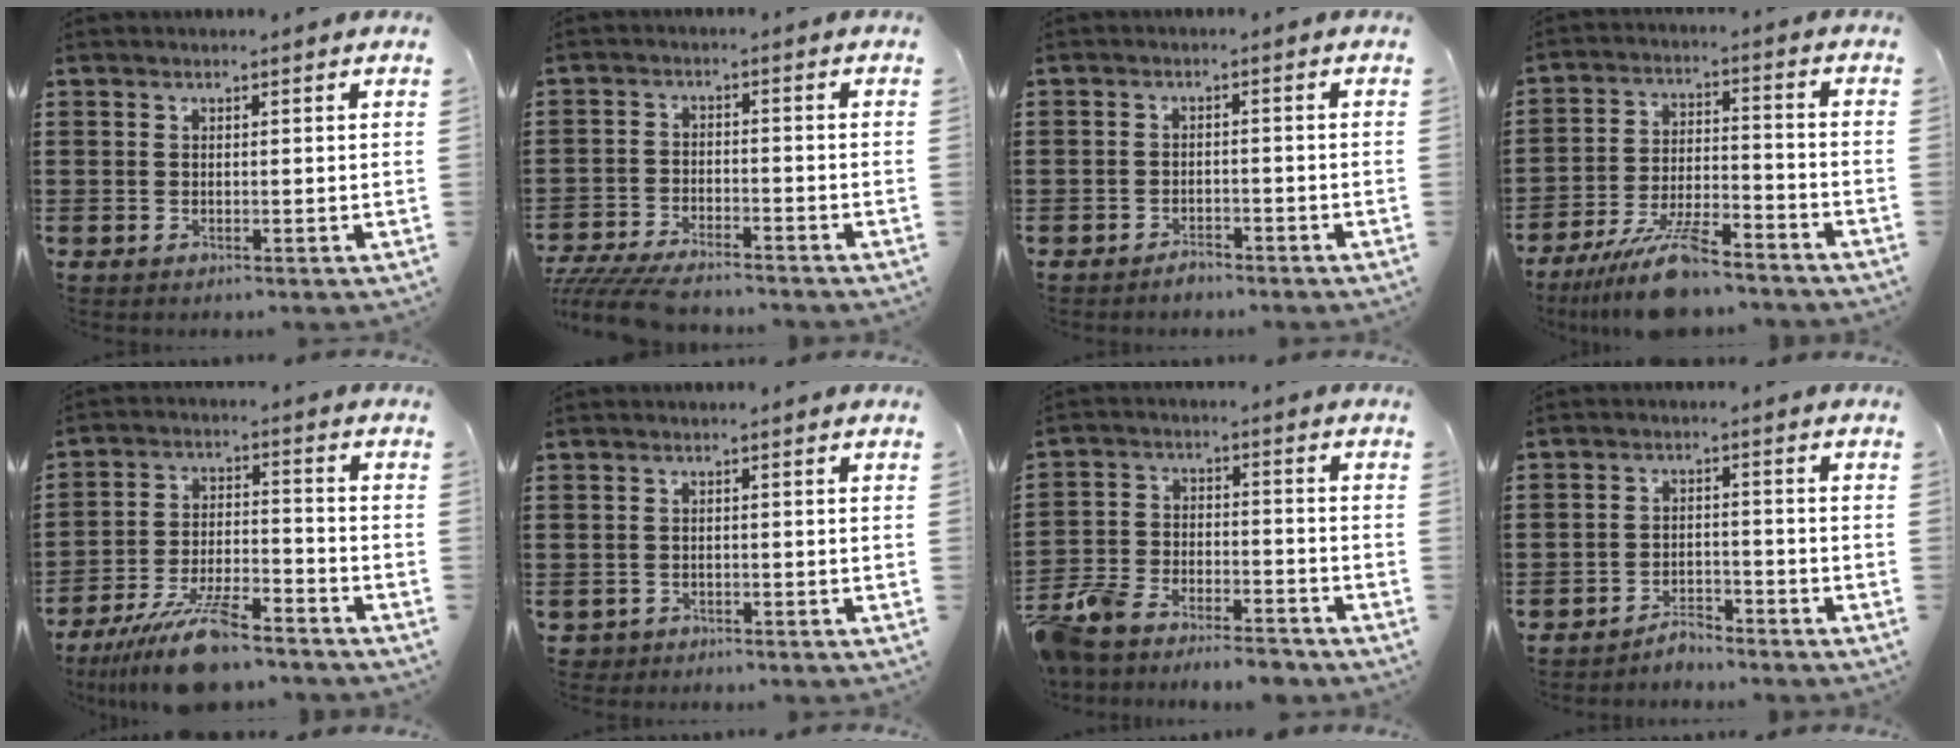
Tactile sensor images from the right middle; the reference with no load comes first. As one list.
[{"total": 5.2, "force": [-4.9, 0.8, 1.6], "torque": [-0.045, -0.006, -0.100]}, {"total": 1.9, "force": [-1.8, 0.6, 0.2], "torque": [-0.009, 0.003, -0.039]}, {"total": 10.5, "force": [-8.5, 2.5, 5.7], "torque": [-0.115, 0.015, -0.163]}, {"total": 11.8, "force": [-9.3, 2.9, 6.7], "torque": [-0.126, 0.023, -0.175]}, {"total": 1.3, "force": [-1.2, 0.5, -0.1], "torque": [-0.005, 0.000, -0.027]}, {"total": 8.3, "force": [-8.1, 1.4, 1.4], "torque": [-0.050, 0.012, -0.167]}, {"total": 3.9, "force": [-3.8, 0.7, -0.1], "torque": [-0.005, 0.005, -0.079]}]